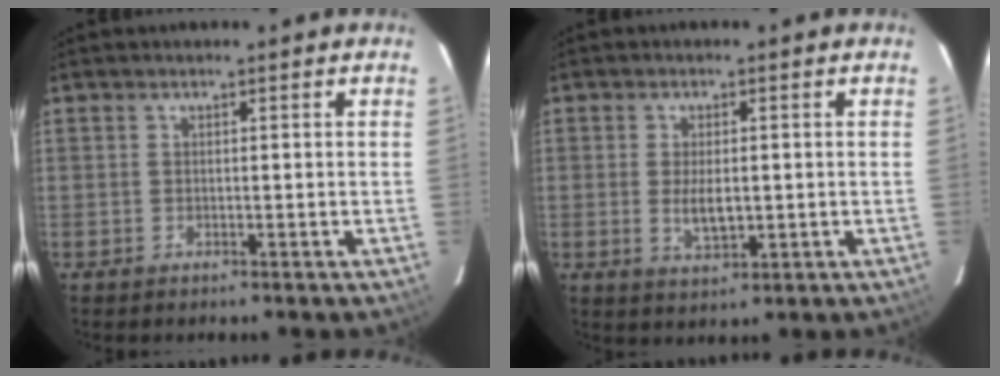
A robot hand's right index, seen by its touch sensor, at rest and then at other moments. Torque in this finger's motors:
{"motor_torque": [0.08, 0.00, 0.21, 0.03]}